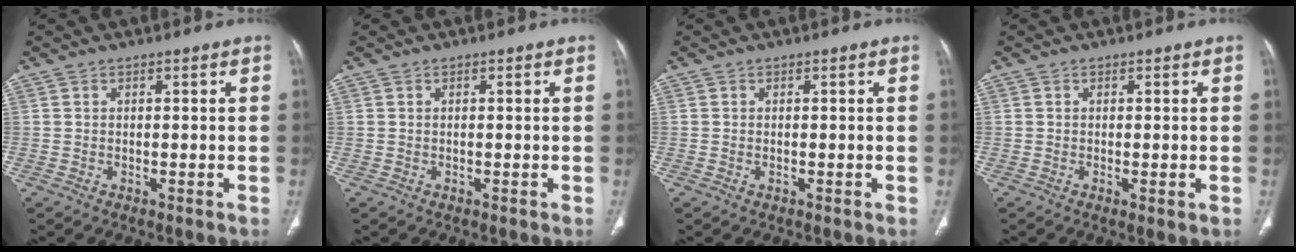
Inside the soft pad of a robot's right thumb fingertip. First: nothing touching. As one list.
[{"total": 0.0}, {"total": 0.0}, {"total": 1.6, "force": [-0.4, 0.3, 1.5], "torque": [-0.030, -0.008, -0.006]}]